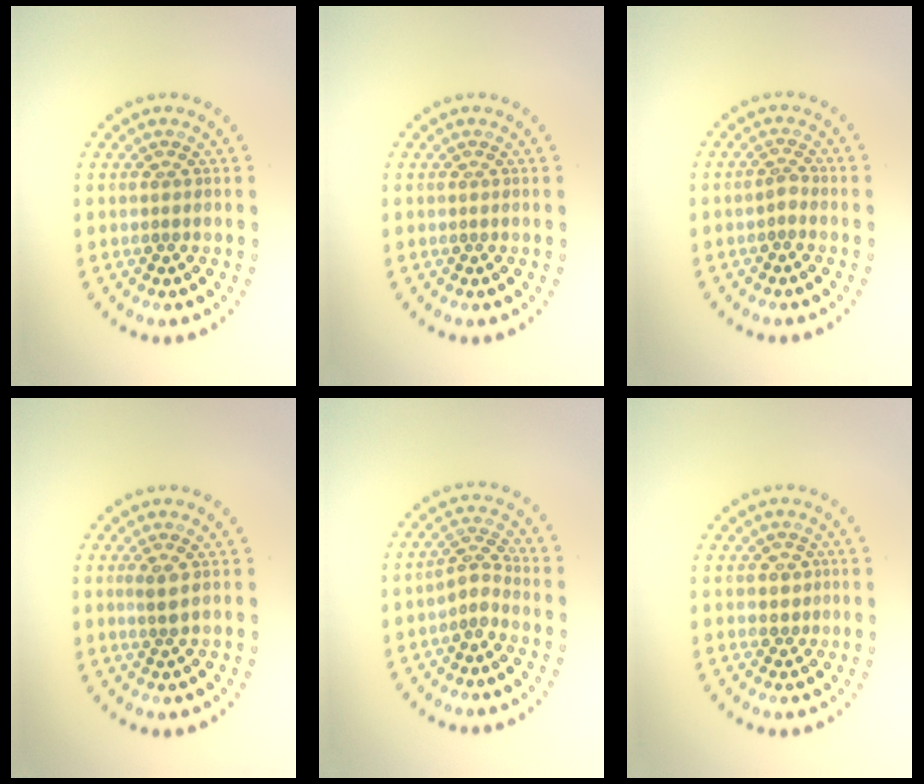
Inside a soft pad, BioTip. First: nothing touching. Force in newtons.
{"total": 0.0}
{"total": 0.9, "press": 0.5, "slide": 0.8}
{"total": 1.3, "press": 1.1, "slide": 0.8}
{"total": 2.0, "press": 1.5, "slide": 1.4}
{"total": 1.5, "press": 1.2, "slide": 0.8}